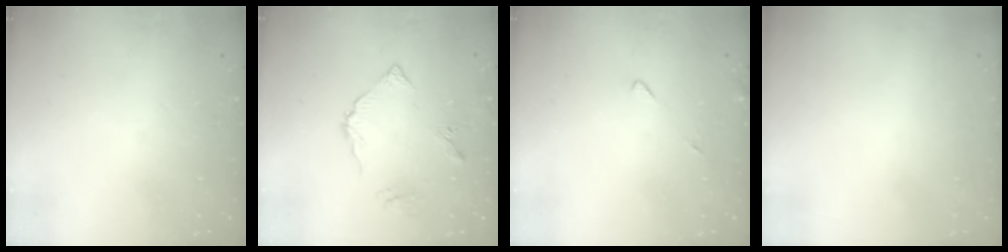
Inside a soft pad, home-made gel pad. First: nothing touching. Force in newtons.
{"total": 6.3, "press": 6.2, "slide": 0.4}
{"total": 4.6, "press": 4.6, "slide": 0.7}
{"total": 2.0, "press": 2.0, "slide": 0.1}